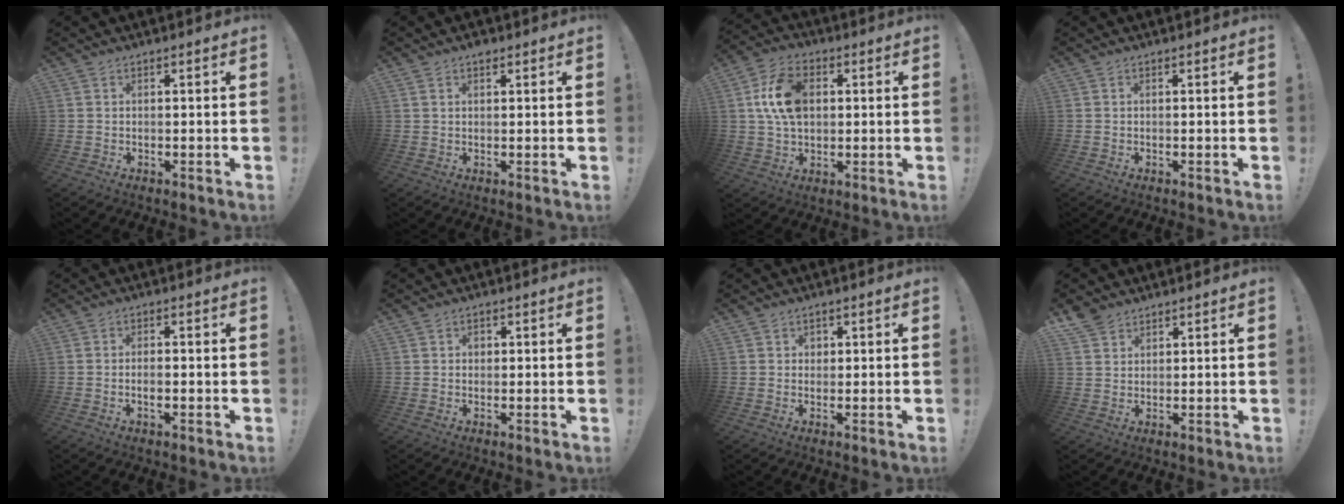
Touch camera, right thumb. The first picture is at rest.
{"total": 2.1, "force": [1.3, 1.3, 1.1], "torque": [-0.007, -0.005, 0.021]}
{"total": 14.0, "force": [2.6, 9.6, 9.8], "torque": [-0.178, 0.013, 0.052]}
{"total": 0.0}
{"total": 2.3, "force": [-0.8, 0.8, 1.9], "torque": [-0.025, -0.001, -0.016]}
{"total": 1.1, "force": [0.0, 1.1, 0.3], "torque": [0.002, 0.001, -0.002]}
{"total": 1.5, "force": [0.6, 1.3, 0.2], "torque": [0.008, -0.007, 0.008]}
{"total": 4.5, "force": [3.5, 2.5, 1.0], "torque": [-0.017, -0.020, 0.067]}